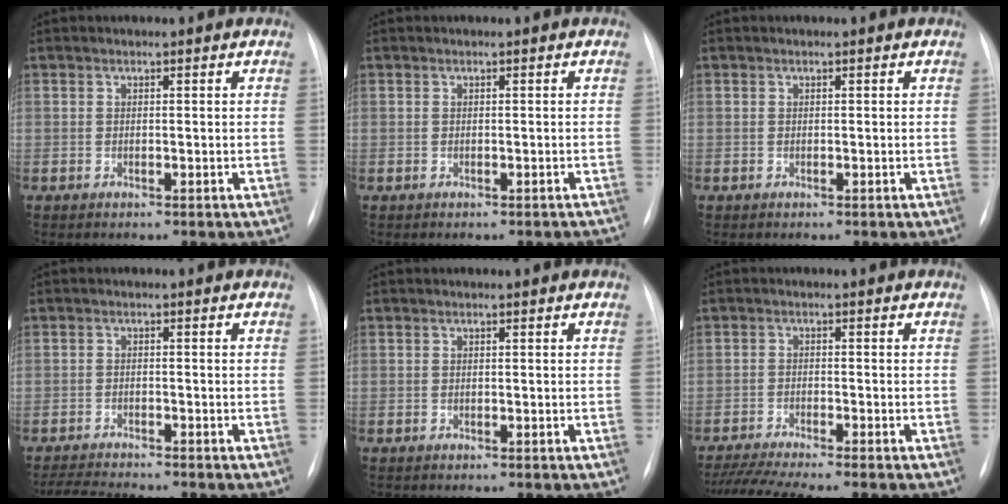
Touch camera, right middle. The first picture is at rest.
{"total": 1.6, "force": [-1.4, 0.5, 0.5], "torque": [-0.005, 0.004, -0.017]}
{"total": 0.0}
{"total": 4.9, "force": [-4.7, -0.5, 1.4], "torque": [-0.026, -0.020, -0.079]}
{"total": 0.0}
{"total": 9.4, "force": [-8.2, -0.7, 4.6], "torque": [-0.069, -0.017, -0.130]}